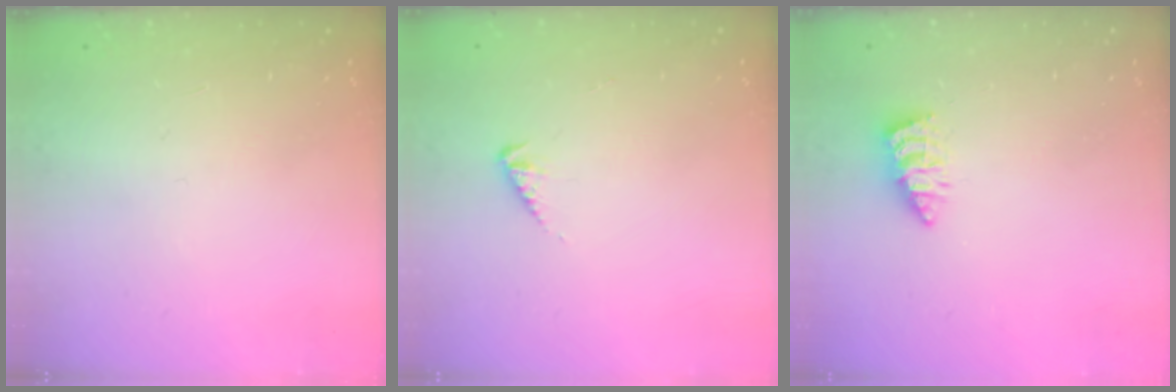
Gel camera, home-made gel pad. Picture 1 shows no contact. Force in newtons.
{"total": 2.4, "press": 2.3, "slide": 0.5}
{"total": 2.5, "press": 2.5, "slide": 0.1}